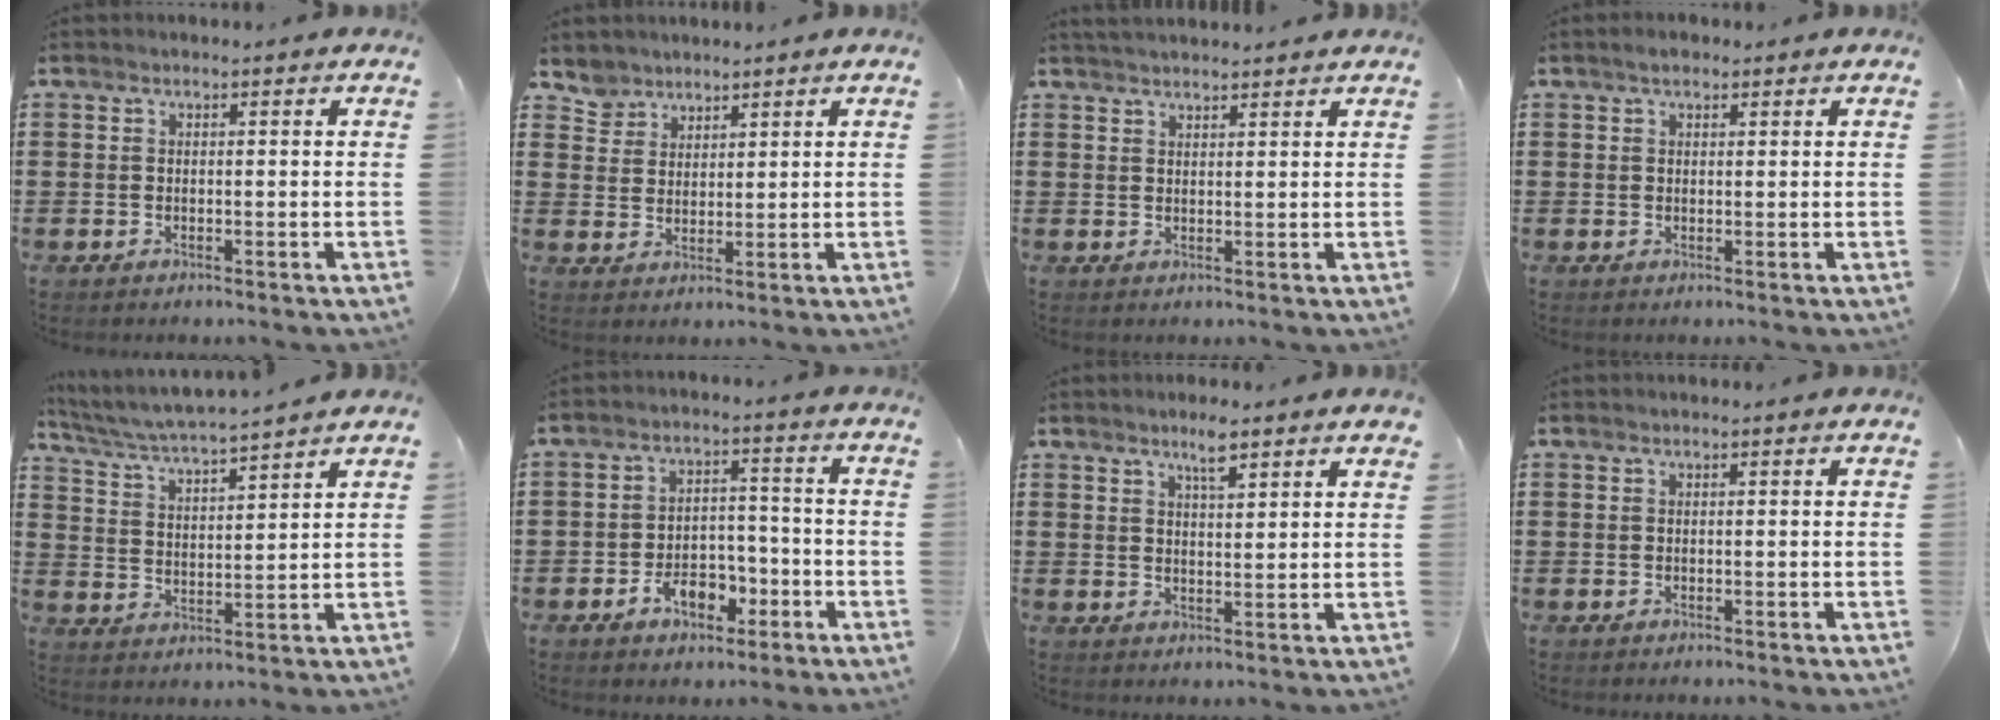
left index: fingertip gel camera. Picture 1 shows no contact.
{"total": 3.7, "force": [3.1, 2.0, -0.3], "torque": [-0.010, 0.000, 0.060]}
{"total": 2.0, "force": [2.0, 0.0, 0.2], "torque": [-0.009, 0.000, 0.039]}
{"total": 1.6, "force": [1.0, 0.8, 0.9], "torque": [-0.020, 0.005, 0.018]}
{"total": 4.5, "force": [4.3, -0.3, 1.3], "torque": [-0.048, -0.036, 0.066]}
{"total": 6.8, "force": [-3.4, 4.1, 4.2], "torque": [-0.082, 0.014, -0.065]}
{"total": 3.9, "force": [3.1, 0.5, 2.4], "torque": [-0.035, -0.001, 0.051]}
{"total": 0.0}